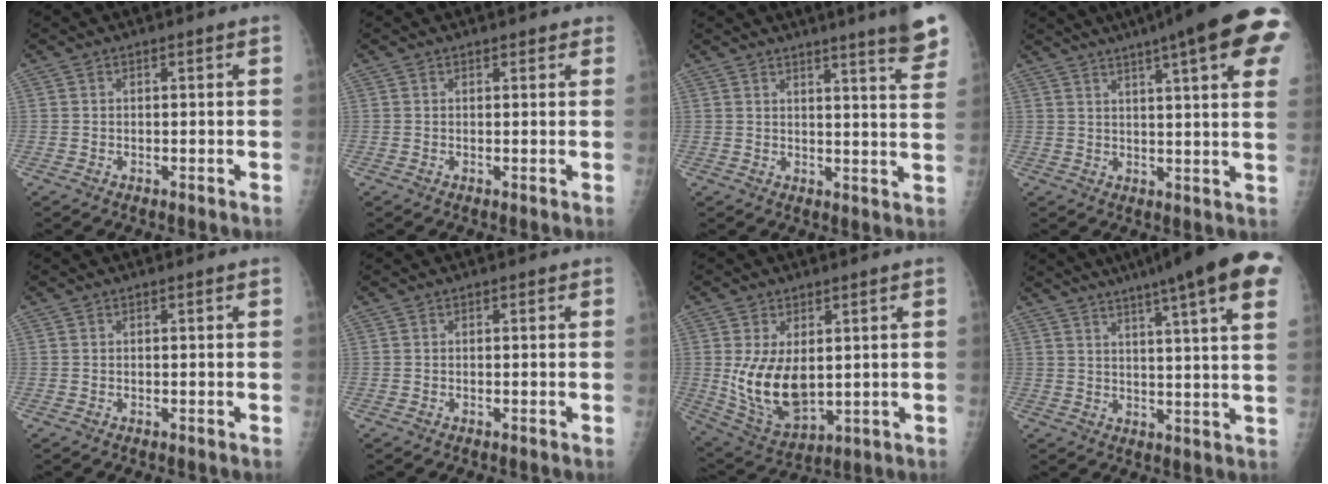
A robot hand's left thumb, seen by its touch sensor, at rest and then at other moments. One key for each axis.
{"total": 1.2, "fx": 1.1, "fy": 0.5, "fz": 0.4, "tx": 0.000, "ty": -0.001, "tz": 0.012}
{"total": 10.1, "fx": 7.6, "fy": 0.3, "fz": 6.6, "tx": -0.067, "ty": -0.042, "tz": 0.079}
{"total": 21.8, "fx": 12.3, "fy": 3.2, "fz": 17.7, "tx": -0.228, "ty": -0.001, "tz": 0.146}
{"total": 0.0}
{"total": 0.0}
{"total": 11.9, "fx": 1.0, "fy": 6.6, "fz": 9.9, "tx": -0.169, "ty": -0.019, "tz": 0.042}
{"total": 20.3, "fx": 12.7, "fy": 1.9, "fz": 15.7, "tx": -0.217, "ty": -0.016, "tz": 0.153}